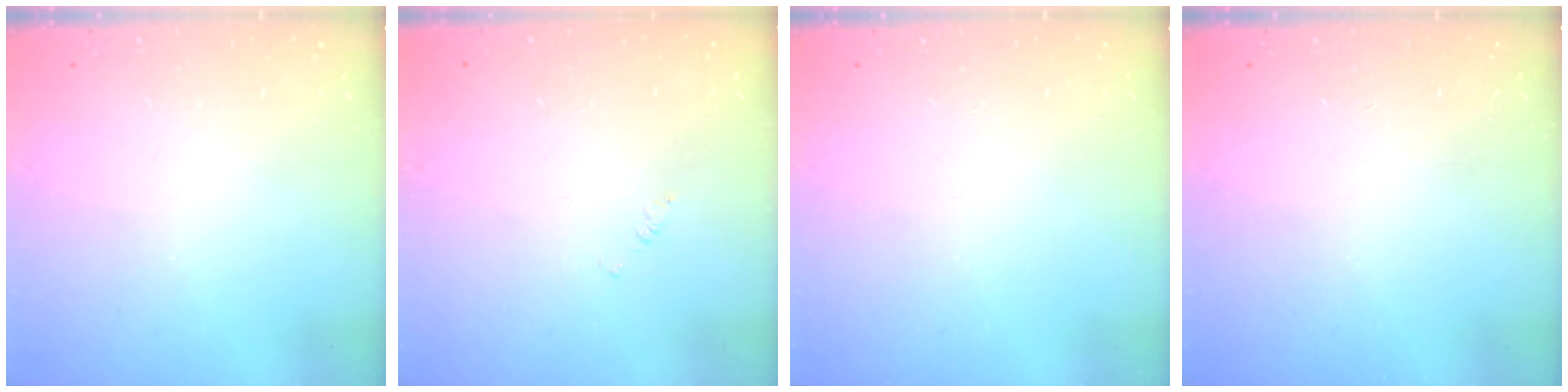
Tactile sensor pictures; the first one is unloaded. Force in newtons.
{"total": 1.7, "press": 1.7, "slide": 0.3}
{"total": 0.0}
{"total": 0.0}